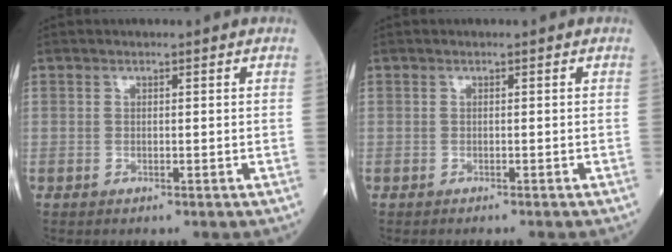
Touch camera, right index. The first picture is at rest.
{"total": 1.6, "force": [-1.5, 0.0, 0.7], "torque": [-0.009, 0.002, -0.018]}